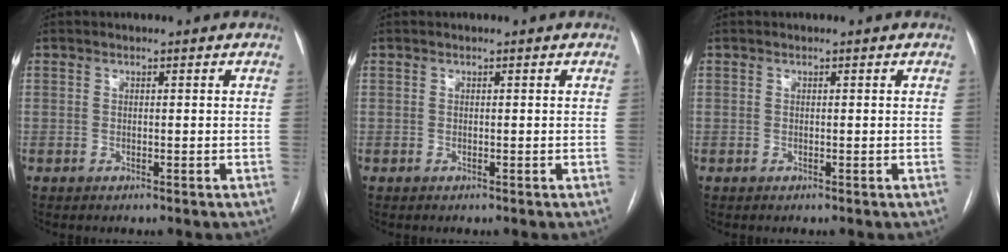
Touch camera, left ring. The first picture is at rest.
{"total": 0.0}
{"total": 0.0}